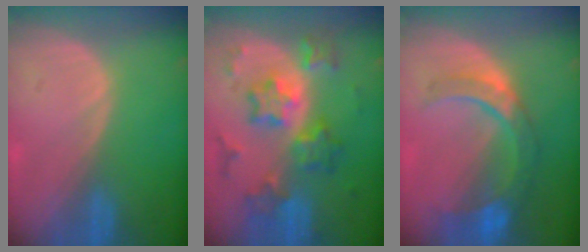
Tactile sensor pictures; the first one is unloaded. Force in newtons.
{"total": 9.4, "press": 9.4, "slide": 0.8}
{"total": 8.9, "press": 7.8, "slide": 4.2}